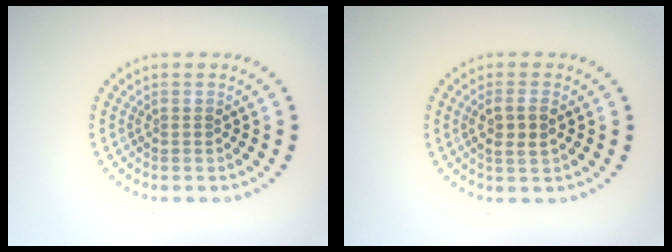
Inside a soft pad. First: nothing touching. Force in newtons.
{"total": 2.3, "press": 2.2, "slide": 0.7}